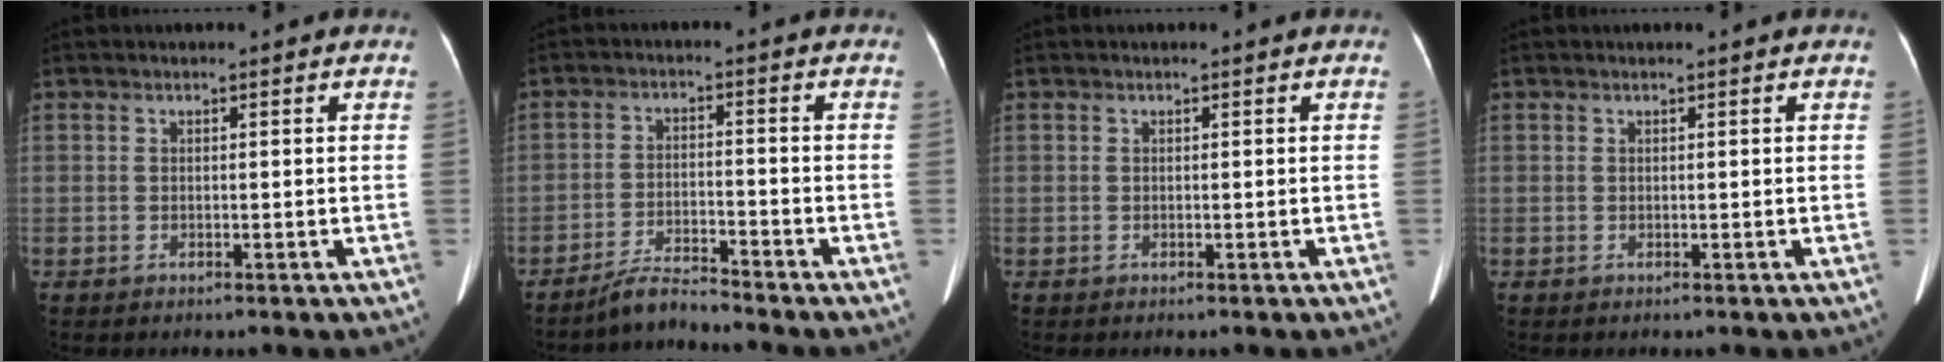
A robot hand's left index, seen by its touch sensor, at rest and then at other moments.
{"total": 4.3, "force": [-4.3, -0.6, 0.5], "torque": [-0.017, -0.017, -0.078]}
{"total": 0.0}
{"total": 0.0}